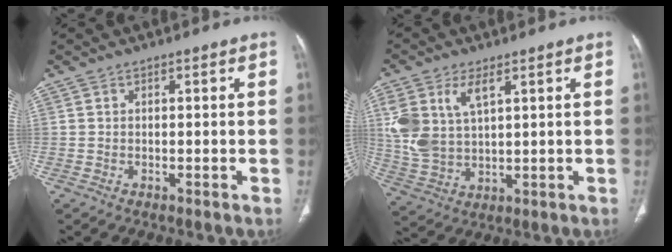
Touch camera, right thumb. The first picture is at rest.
{"total": 10.5, "force": [4.1, 5.7, 7.7], "torque": [-0.169, -0.007, 0.092]}